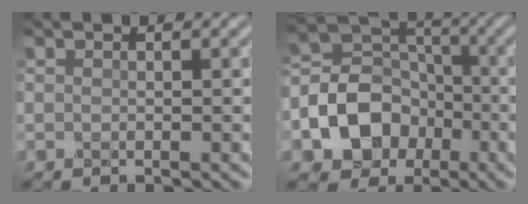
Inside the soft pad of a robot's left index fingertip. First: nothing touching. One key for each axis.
{"total": 9.5, "fx": -3.4, "fy": 7.7, "fz": 4.3, "tx": -0.094, "ty": -0.001, "tz": -0.079}